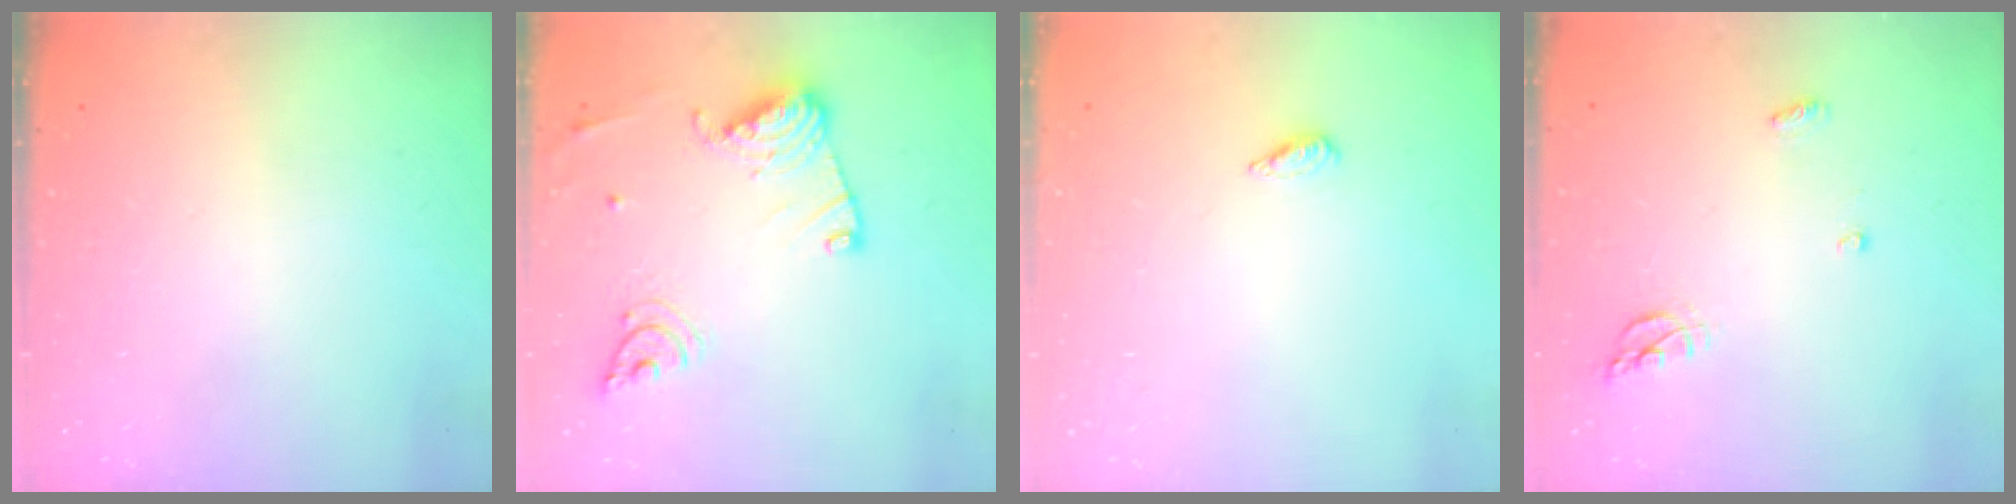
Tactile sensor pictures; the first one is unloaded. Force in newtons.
{"total": 14.5, "press": 14.5, "slide": 1.3}
{"total": 3.1, "press": 3.0, "slide": 0.6}
{"total": 6.5, "press": 6.5, "slide": 0.1}